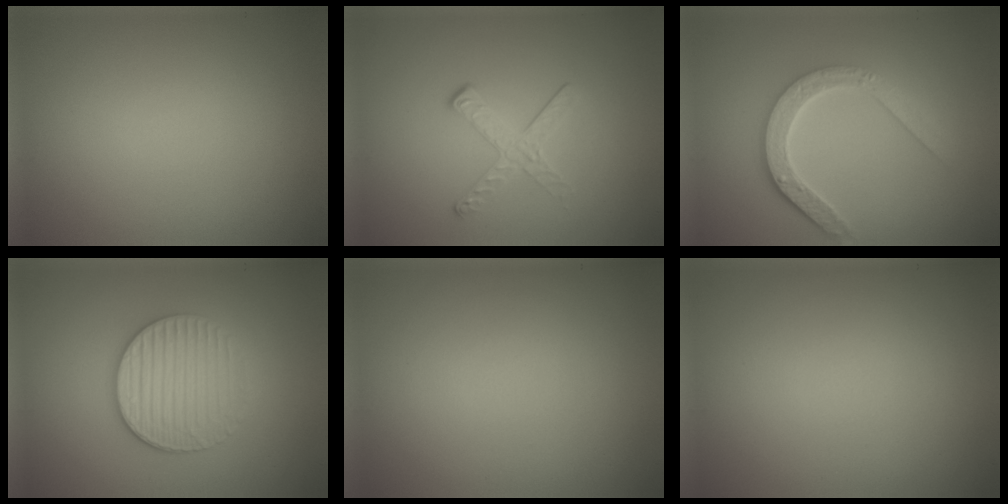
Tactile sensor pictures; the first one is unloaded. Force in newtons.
{"total": 2.1, "press": 1.4, "slide": 1.6}
{"total": 4.7, "press": 3.5, "slide": 3.1}
{"total": 4.0, "press": 3.4, "slide": 2.0}
{"total": 0.0}
{"total": 0.0}